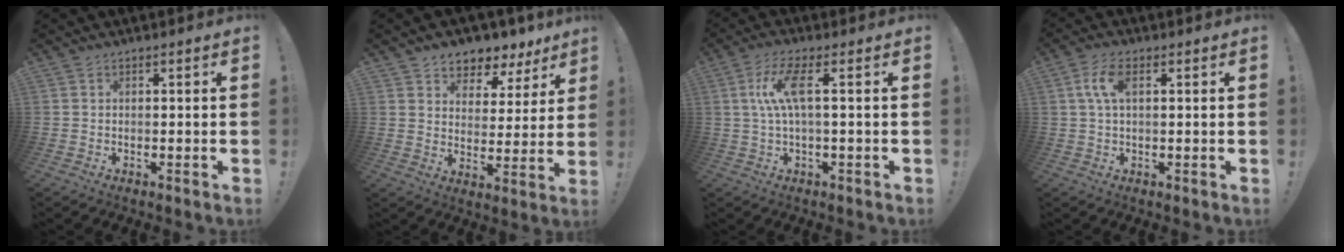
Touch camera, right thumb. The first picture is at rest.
{"total": 6.6, "force": [4.8, 4.4, 1.1], "torque": [-0.005, -0.048, 0.090]}
{"total": 9.3, "force": [1.6, 2.0, 8.9], "torque": [-0.171, -0.004, 0.023]}
{"total": 6.4, "force": [1.7, 2.9, 5.4], "torque": [-0.106, 0.005, 0.029]}